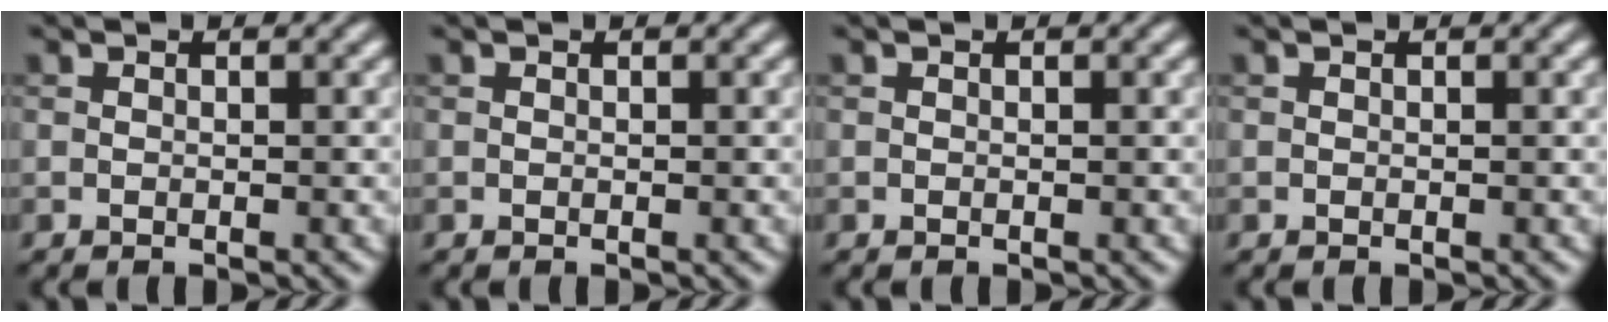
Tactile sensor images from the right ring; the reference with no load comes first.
{"total": 0.0}
{"total": 0.0}
{"total": 0.0}